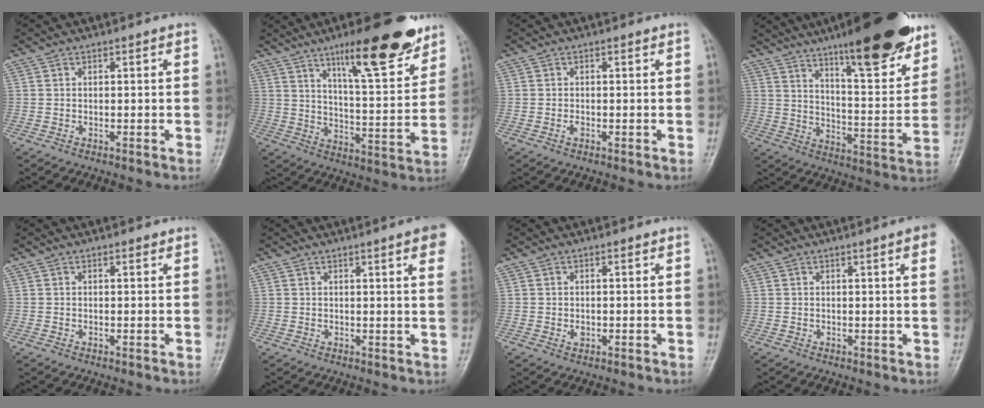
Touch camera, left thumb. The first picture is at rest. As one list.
[{"total": 18.6, "force": [12.1, 4.4, 13.3], "torque": [-0.163, -0.066, 0.189]}, {"total": 0.7, "force": [-0.2, 0.4, 0.5], "torque": [-0.009, -0.001, -0.004]}, {"total": 21.9, "force": [14.8, 4.8, 15.4], "torque": [-0.194, -0.071, 0.228]}, {"total": 0.7, "force": [0.6, 0.3, 0.3], "torque": [-0.007, -0.004, 0.007]}, {"total": 8.1, "force": [4.6, 0.8, 6.6], "torque": [-0.066, -0.006, 0.044]}, {"total": 1.1, "force": [0.1, 0.8, 0.7], "torque": [-0.009, -0.001, 0.003]}, {"total": 5.1, "force": [2.7, 0.3, 4.4], "torque": [-0.043, 0.000, 0.027]}]